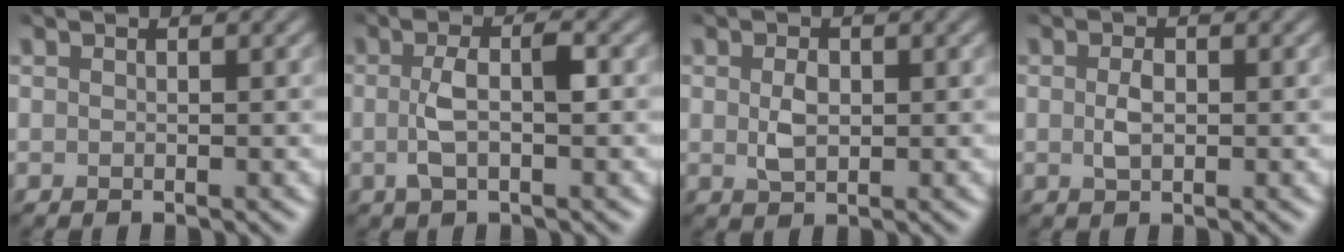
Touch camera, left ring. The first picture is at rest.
{"total": 3.3, "force": [-0.2, 1.1, 3.1], "torque": [-0.066, 0.002, -0.006]}
{"total": 2.0, "force": [0.2, 1.3, 1.6], "torque": [-0.034, 0.000, 0.004]}
{"total": 1.7, "force": [0.0, 1.0, 1.3], "torque": [-0.028, -0.001, 0.000]}